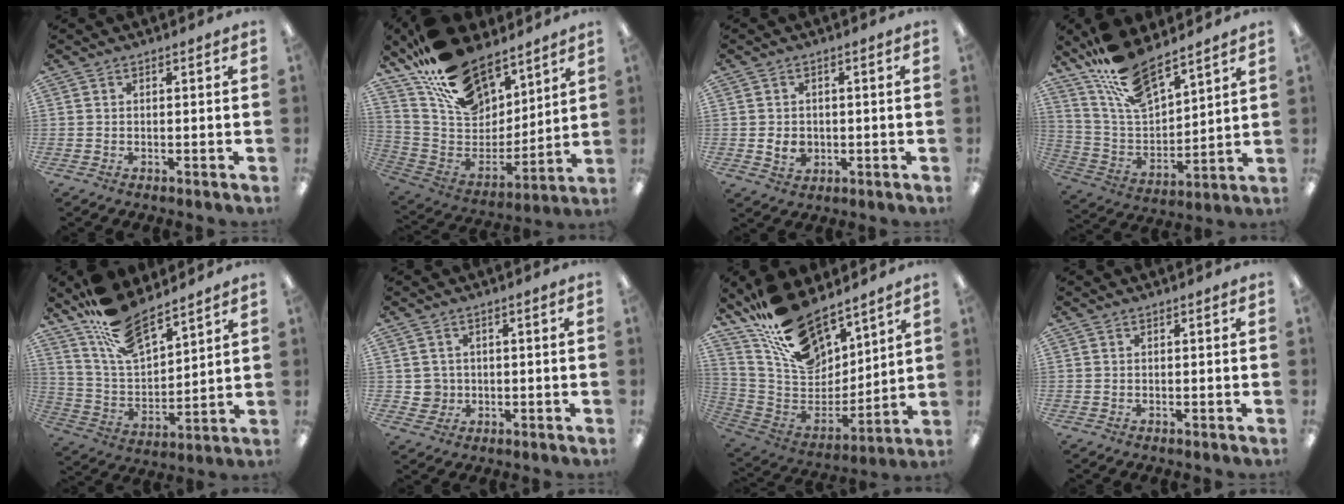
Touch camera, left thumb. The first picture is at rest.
{"total": 21.0, "force": [14.5, 11.7, 9.7], "torque": [-0.181, -0.091, 0.270]}
{"total": 3.9, "force": [-0.2, 3.2, 2.3], "torque": [-0.026, 0.000, -0.006]}
{"total": 15.1, "force": [12.7, 4.7, 6.7], "torque": [-0.151, -0.075, 0.231]}
{"total": 15.1, "force": [12.2, 5.5, 6.9], "torque": [-0.143, -0.070, 0.223]}
{"total": 3.2, "force": [0.6, 3.2, 0.1], "torque": [-0.004, 0.001, 0.009]}
{"total": 19.7, "force": [15.3, 9.1, 8.4], "torque": [-0.174, -0.103, 0.282]}
{"total": 0.0}